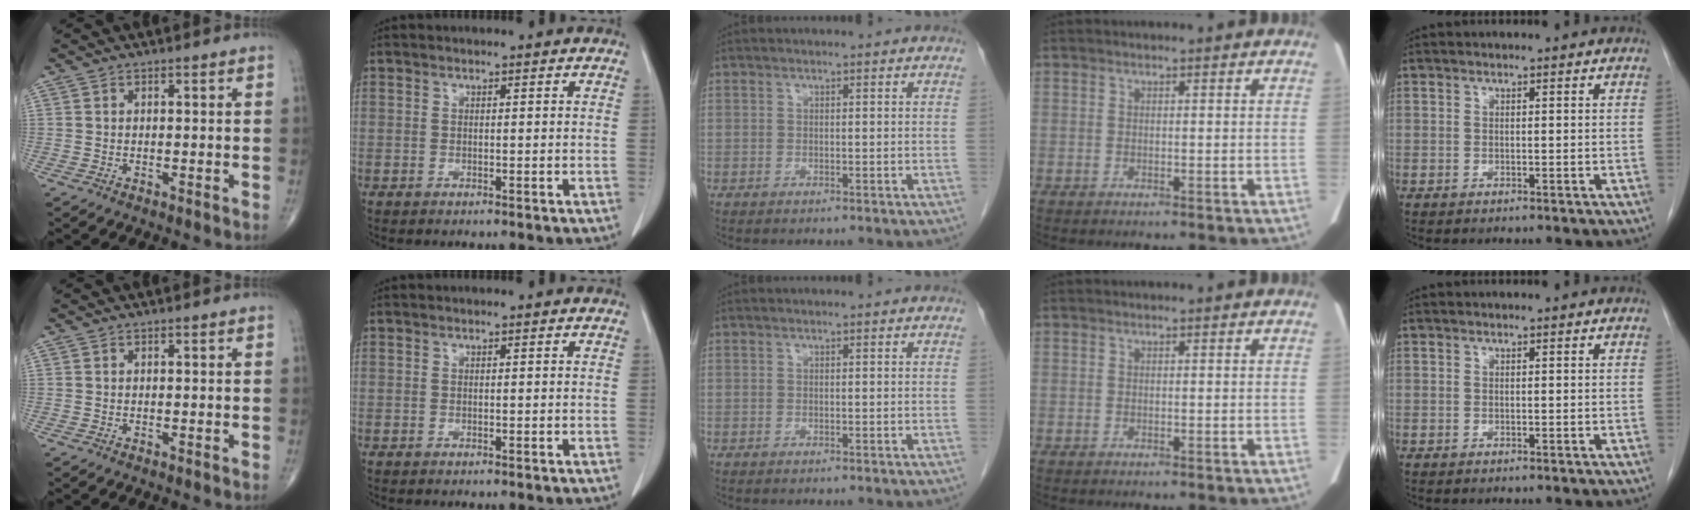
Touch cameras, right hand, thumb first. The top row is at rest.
{}